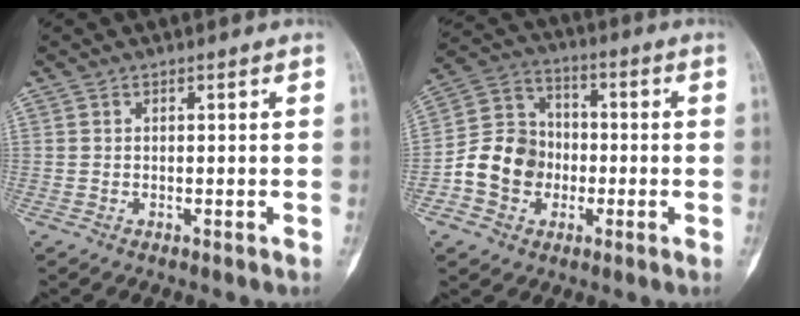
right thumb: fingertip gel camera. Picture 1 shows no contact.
{"total": 11.8, "force": [-2.9, 10.1, 5.3], "torque": [-0.068, 0.037, -0.060]}